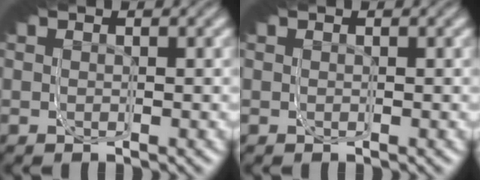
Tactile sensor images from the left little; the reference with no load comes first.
{"total": 0.0}